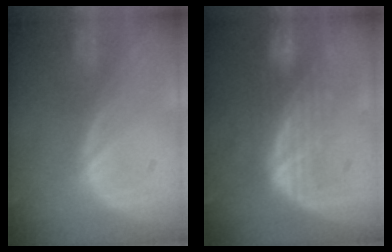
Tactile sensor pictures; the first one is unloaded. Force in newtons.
{"total": 7.6, "press": 6.8, "slide": 3.3}